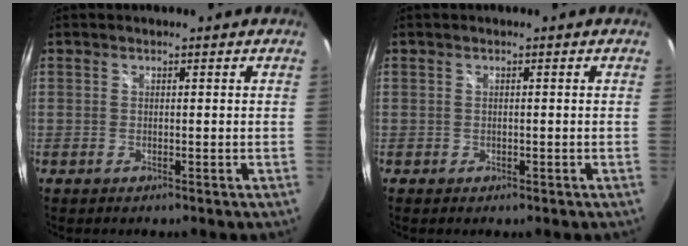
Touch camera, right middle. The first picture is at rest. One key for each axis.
{"total": 0.6, "fx": -0.3, "fy": 0.5, "fz": 0.2, "tx": -0.002, "ty": -0.004, "tz": -0.006}